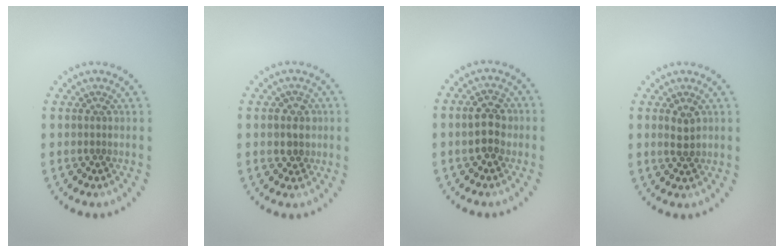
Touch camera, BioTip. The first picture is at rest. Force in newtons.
{"total": 2.3, "press": 2.1, "slide": 0.8}
{"total": 3.0, "press": 3.0, "slide": 0.2}
{"total": 1.9, "press": 1.9, "slide": 0.4}